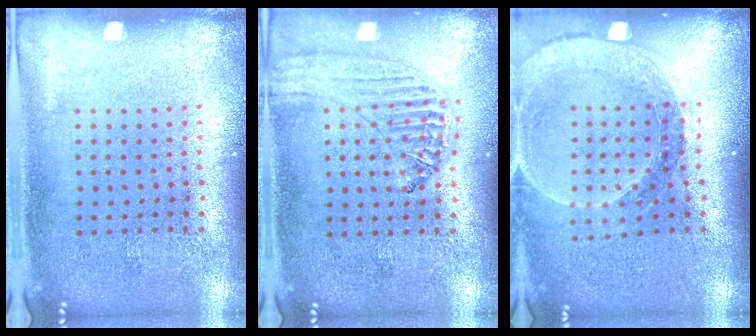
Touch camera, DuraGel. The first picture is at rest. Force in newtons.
{"total": 0.8, "press": 0.8, "slide": 0.1}
{"total": 1.5, "press": 1.5, "slide": 0.2}